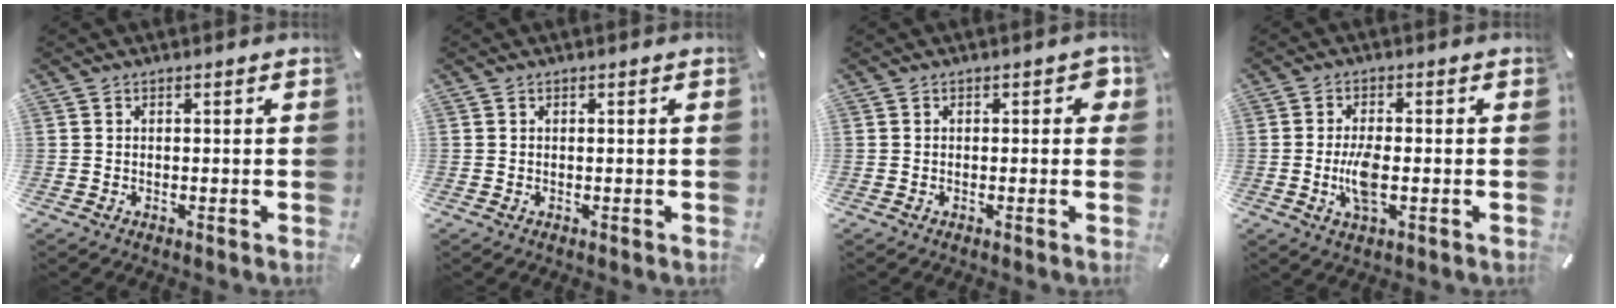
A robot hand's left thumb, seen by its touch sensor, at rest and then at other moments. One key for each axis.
{"total": 0.6, "fx": 0.1, "fy": -0.2, "fz": 0.5, "tx": -0.009, "ty": -0.002, "tz": 0.001}
{"total": 2.1, "fx": 0.3, "fy": 1.3, "fz": 1.6, "tx": -0.015, "ty": 0.003, "tz": 0.000}
{"total": 6.4, "fx": -1.1, "fy": 2.4, "fz": 5.8, "tx": -0.125, "ty": -0.006, "tz": -0.022}